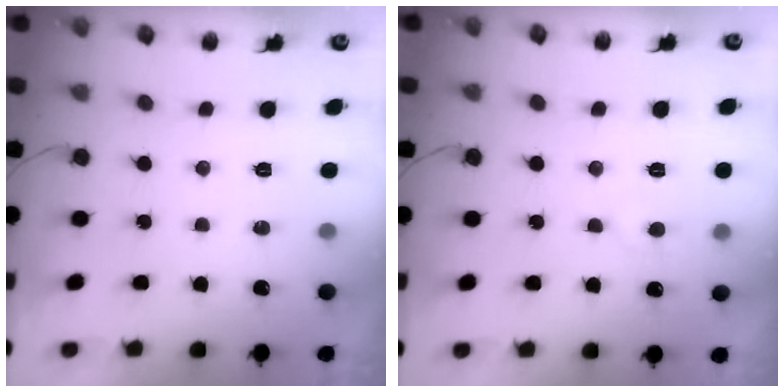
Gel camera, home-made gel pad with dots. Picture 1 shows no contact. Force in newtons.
{"total": 3.7, "press": 3.7, "slide": 0.5}